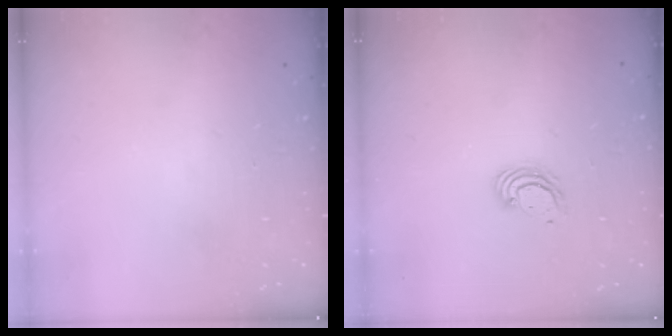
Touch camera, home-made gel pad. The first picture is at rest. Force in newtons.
{"total": 3.8, "press": 3.8, "slide": 0.2}